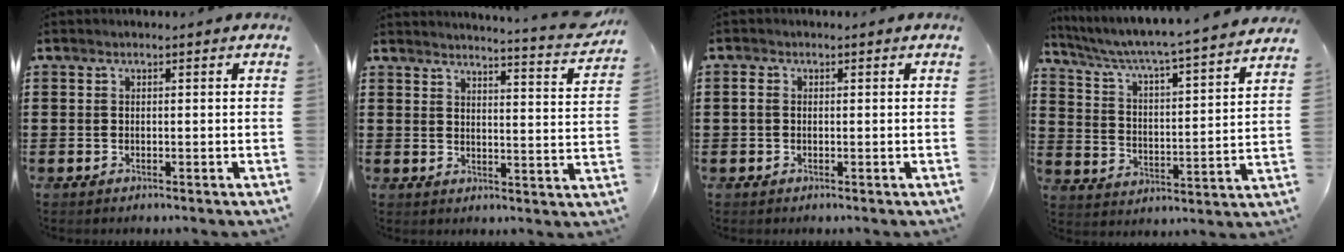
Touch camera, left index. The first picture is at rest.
{"total": 4.2, "force": [3.9, -0.7, 1.4], "torque": [-0.027, -0.038, 0.061]}
{"total": 1.4, "force": [-0.1, 0.9, 1.1], "torque": [-0.032, -0.001, -0.005]}
{"total": 4.3, "force": [3.8, -0.8, 1.8], "torque": [-0.057, -0.046, 0.050]}